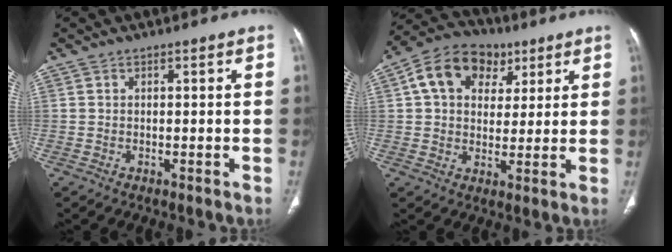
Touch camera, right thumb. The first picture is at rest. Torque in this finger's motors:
{"motor_torque": [0.28, 0.28, 1.14, 0.09, 0.10]}